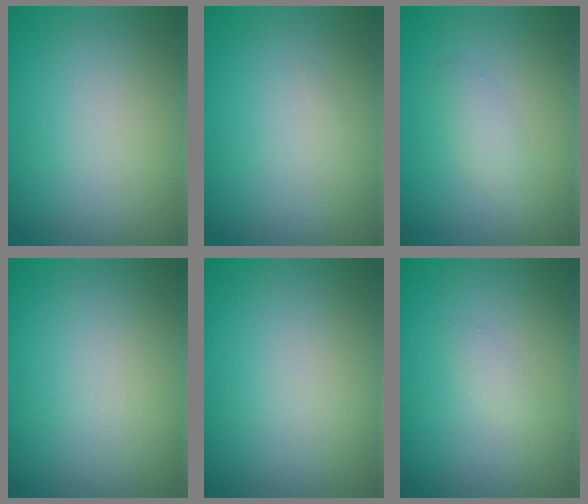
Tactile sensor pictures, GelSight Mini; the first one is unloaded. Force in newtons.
{"total": 0.0}
{"total": 1.5, "press": 1.5, "slide": 0.1}
{"total": 0.0}
{"total": 0.0}
{"total": 0.7, "press": 0.7, "slide": 0.0}